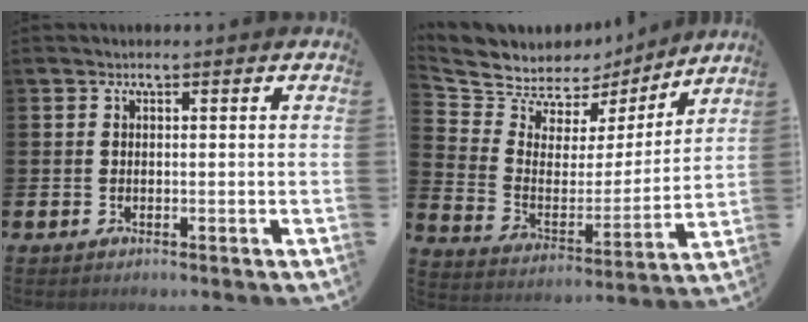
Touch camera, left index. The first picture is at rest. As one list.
[{"total": 6.9, "force": [6.0, 3.3, -0.3], "torque": [-0.045, -0.049, 0.106]}]